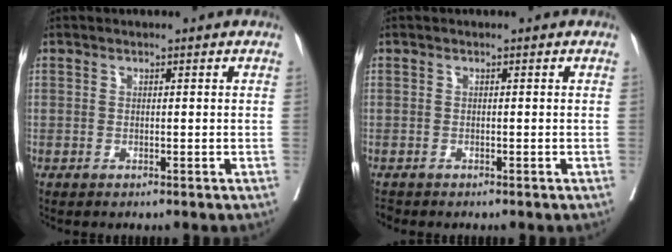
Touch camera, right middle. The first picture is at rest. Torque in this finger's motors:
{"motor_torque": [-0.11, 0.12, -0.04, -0.01]}